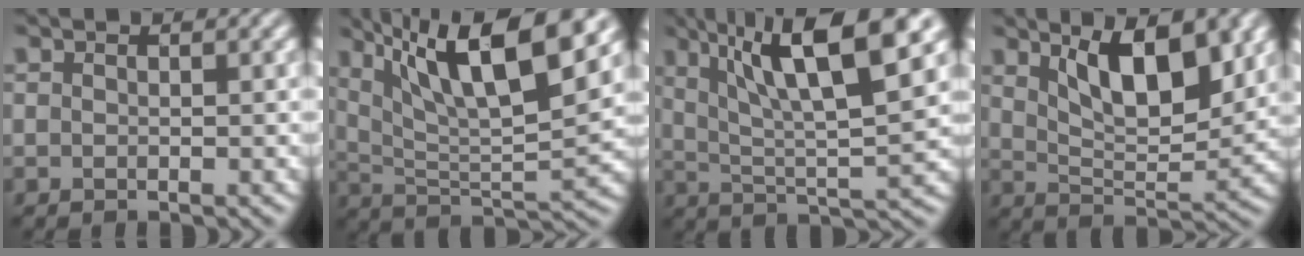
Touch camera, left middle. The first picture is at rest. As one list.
[{"total": 12.2, "force": [6.5, 3.3, 9.8], "torque": [-0.166, 0.006, 0.114]}, {"total": 11.3, "force": [5.1, 2.7, 9.7], "torque": [-0.171, 0.007, 0.091]}, {"total": 7.6, "force": [3.3, 2.8, 6.3], "torque": [-0.104, -0.005, 0.058]}]